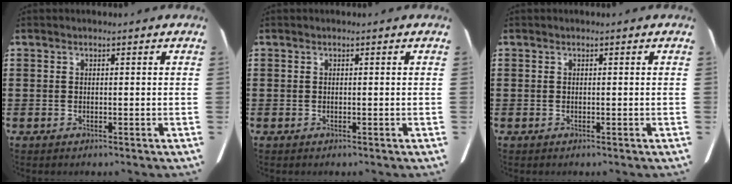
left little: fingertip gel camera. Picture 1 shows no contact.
{"total": 0.0}
{"total": 0.0}